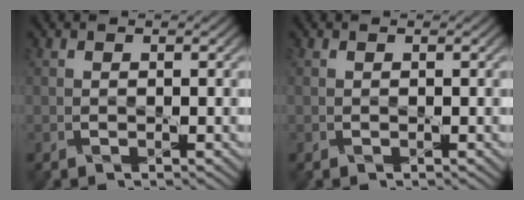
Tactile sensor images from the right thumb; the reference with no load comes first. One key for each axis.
{"total": 0.0}